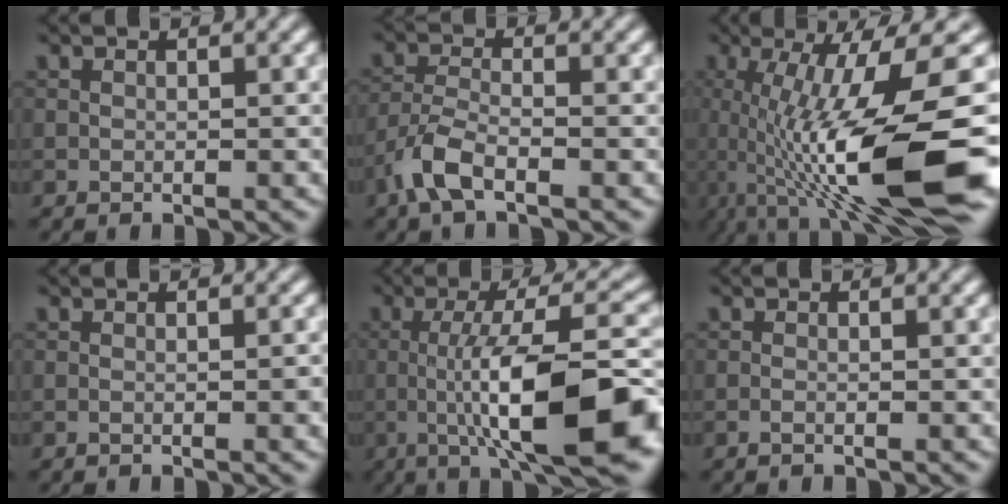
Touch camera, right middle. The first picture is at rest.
{"total": 3.7, "force": [-2.4, 1.2, 2.6], "torque": [-0.059, 0.001, -0.057]}
{"total": 14.0, "force": [-2.4, 3.0, 13.4], "torque": [-0.208, -0.010, -0.032]}
{"total": 1.2, "force": [-0.3, 0.2, 1.2], "torque": [-0.014, -0.001, -0.006]}
{"total": 12.7, "force": [-2.5, 3.1, 12.1], "torque": [-0.183, 0.005, -0.040]}
{"total": 0.5, "force": [-0.3, 0.1, 0.4], "torque": [-0.006, -0.001, -0.007]}